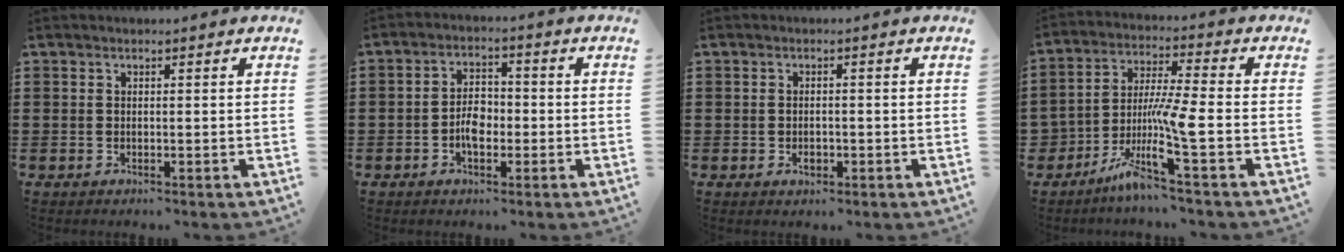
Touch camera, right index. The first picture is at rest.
{"total": 4.3, "force": [-1.2, 2.6, 3.3], "torque": [-0.060, 0.002, -0.025]}
{"total": 1.6, "force": [-0.5, 1.0, 1.1], "torque": [-0.022, 0.001, -0.010]}
{"total": 8.0, "force": [-4.5, 0.2, 6.6], "torque": [-0.142, -0.015, -0.094]}